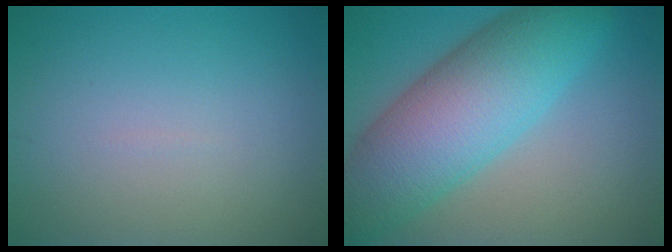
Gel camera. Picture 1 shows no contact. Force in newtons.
{"total": 10.7, "press": 10.7, "slide": 0.2}